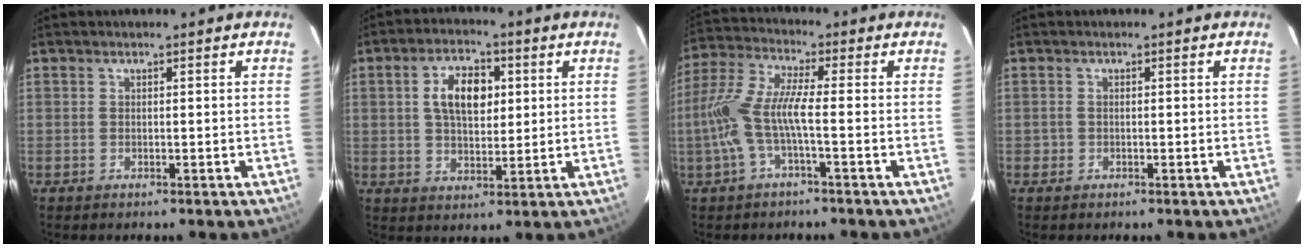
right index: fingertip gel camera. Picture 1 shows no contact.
{"total": 8.6, "force": [2.0, 4.9, 6.8], "torque": [-0.119, 0.017, 0.038]}
{"total": 9.3, "force": [-2.5, 1.3, 8.8], "torque": [-0.200, 0.002, -0.045]}
{"total": 0.9, "force": [-0.3, 0.8, 0.1], "torque": [0.001, 0.000, -0.003]}